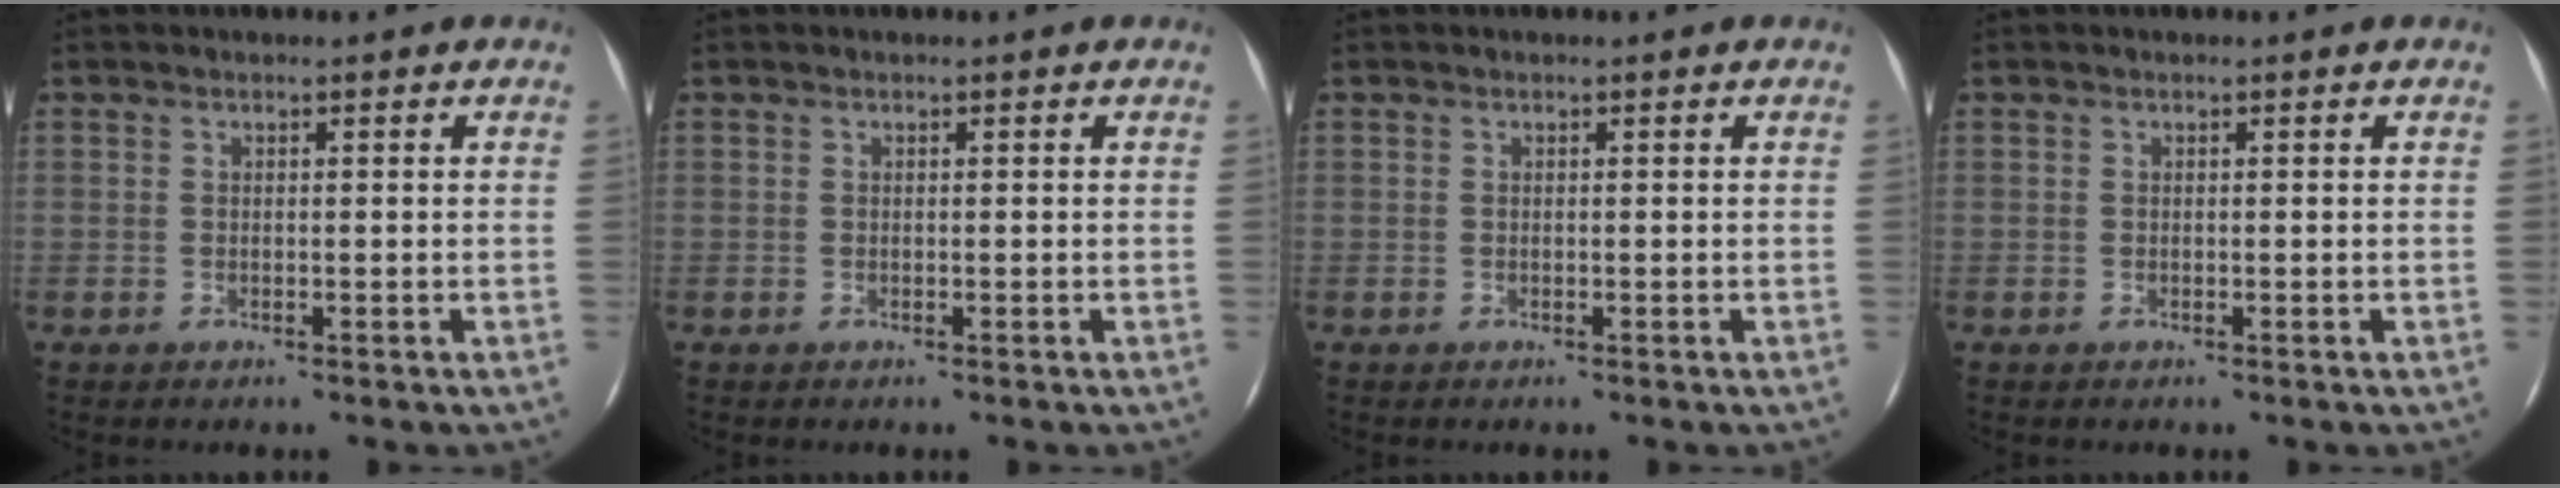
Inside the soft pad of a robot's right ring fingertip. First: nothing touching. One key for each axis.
{"total": 0.0}
{"total": 0.0}
{"total": 0.0}